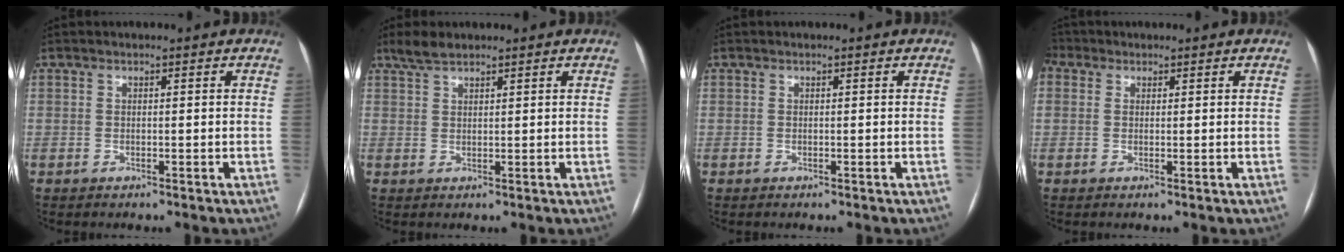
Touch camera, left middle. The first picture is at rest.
{"total": 2.7, "force": [2.3, 0.7, 1.3], "torque": [-0.030, 0.012, 0.047]}
{"total": 0.0}
{"total": 4.7, "force": [2.1, 3.7, 2.0], "torque": [-0.063, 0.028, 0.043]}